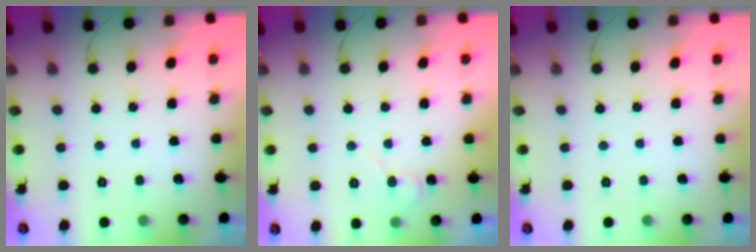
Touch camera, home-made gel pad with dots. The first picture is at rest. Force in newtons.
{"total": 4.4, "press": 4.4, "slide": 0.4}
{"total": 0.0}